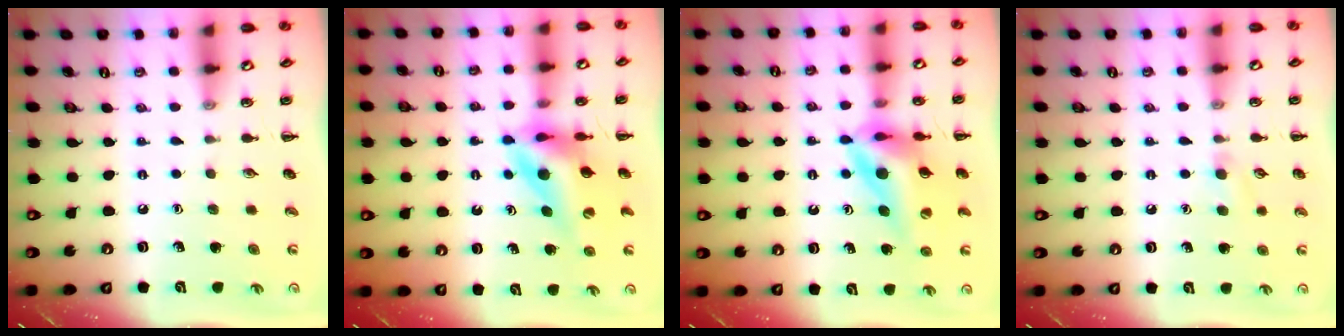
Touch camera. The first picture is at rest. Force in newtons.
{"total": 11.4, "press": 10.7, "slide": 3.9}
{"total": 13.8, "press": 13.1, "slide": 4.4}
{"total": 5.3, "press": 5.0, "slide": 1.9}